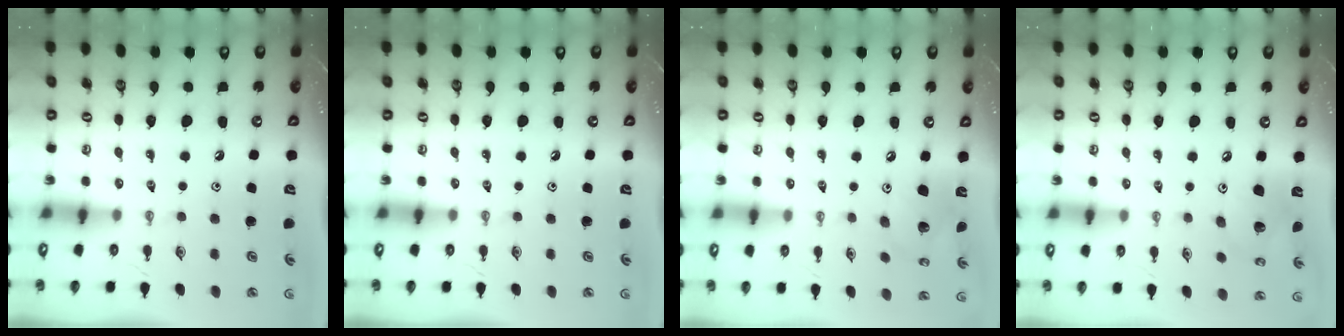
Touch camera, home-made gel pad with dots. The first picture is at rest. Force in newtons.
{"total": 0.0}
{"total": 11.3, "press": 11.2, "slide": 1.0}
{"total": 12.2, "press": 12.1, "slide": 2.0}